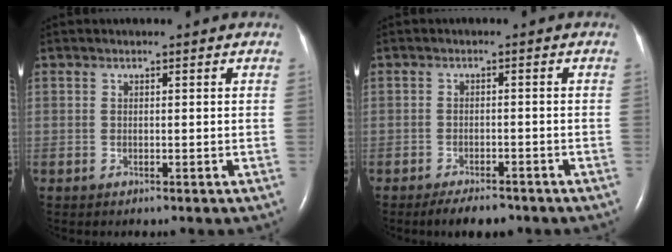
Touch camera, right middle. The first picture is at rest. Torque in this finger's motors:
{"motor_torque": [0.09, -0.01, 0.03, 0.01]}